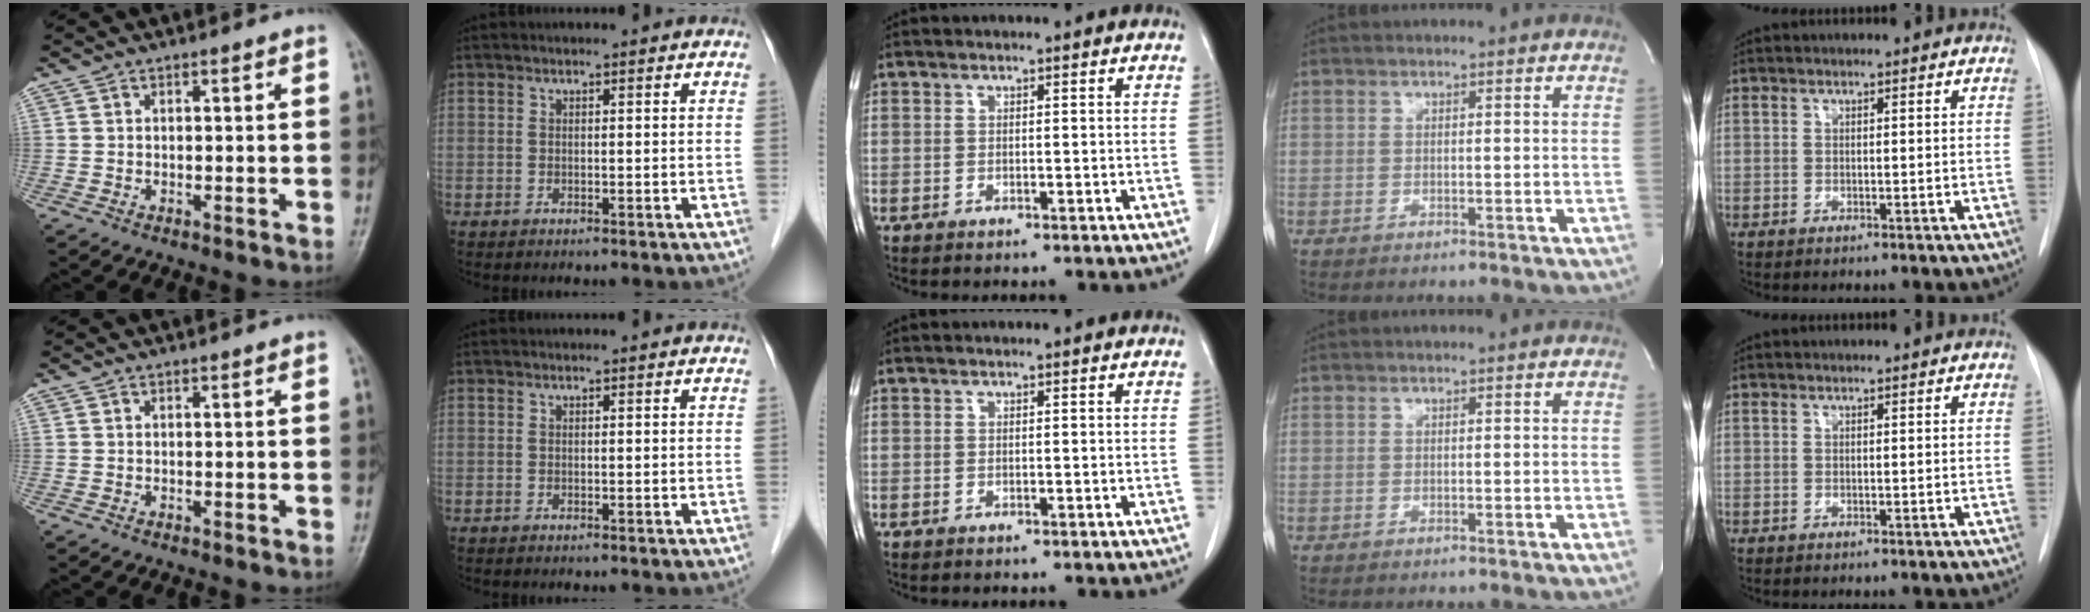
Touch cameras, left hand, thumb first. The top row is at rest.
{}